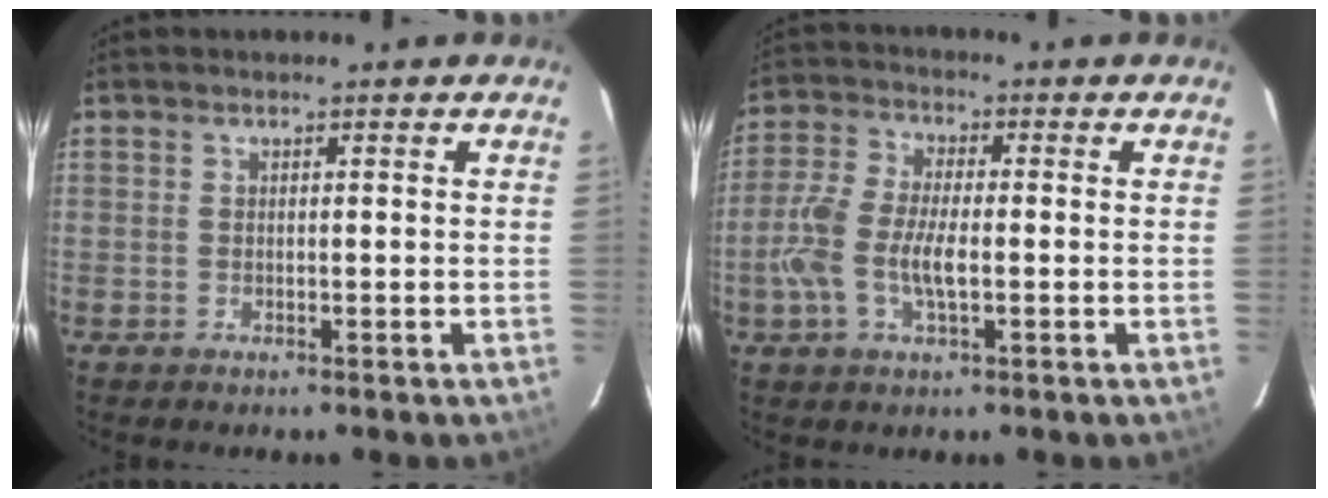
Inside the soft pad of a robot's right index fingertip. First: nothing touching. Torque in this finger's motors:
{"motor_torque": [0.85, -0.02, 0.39, 0.16]}